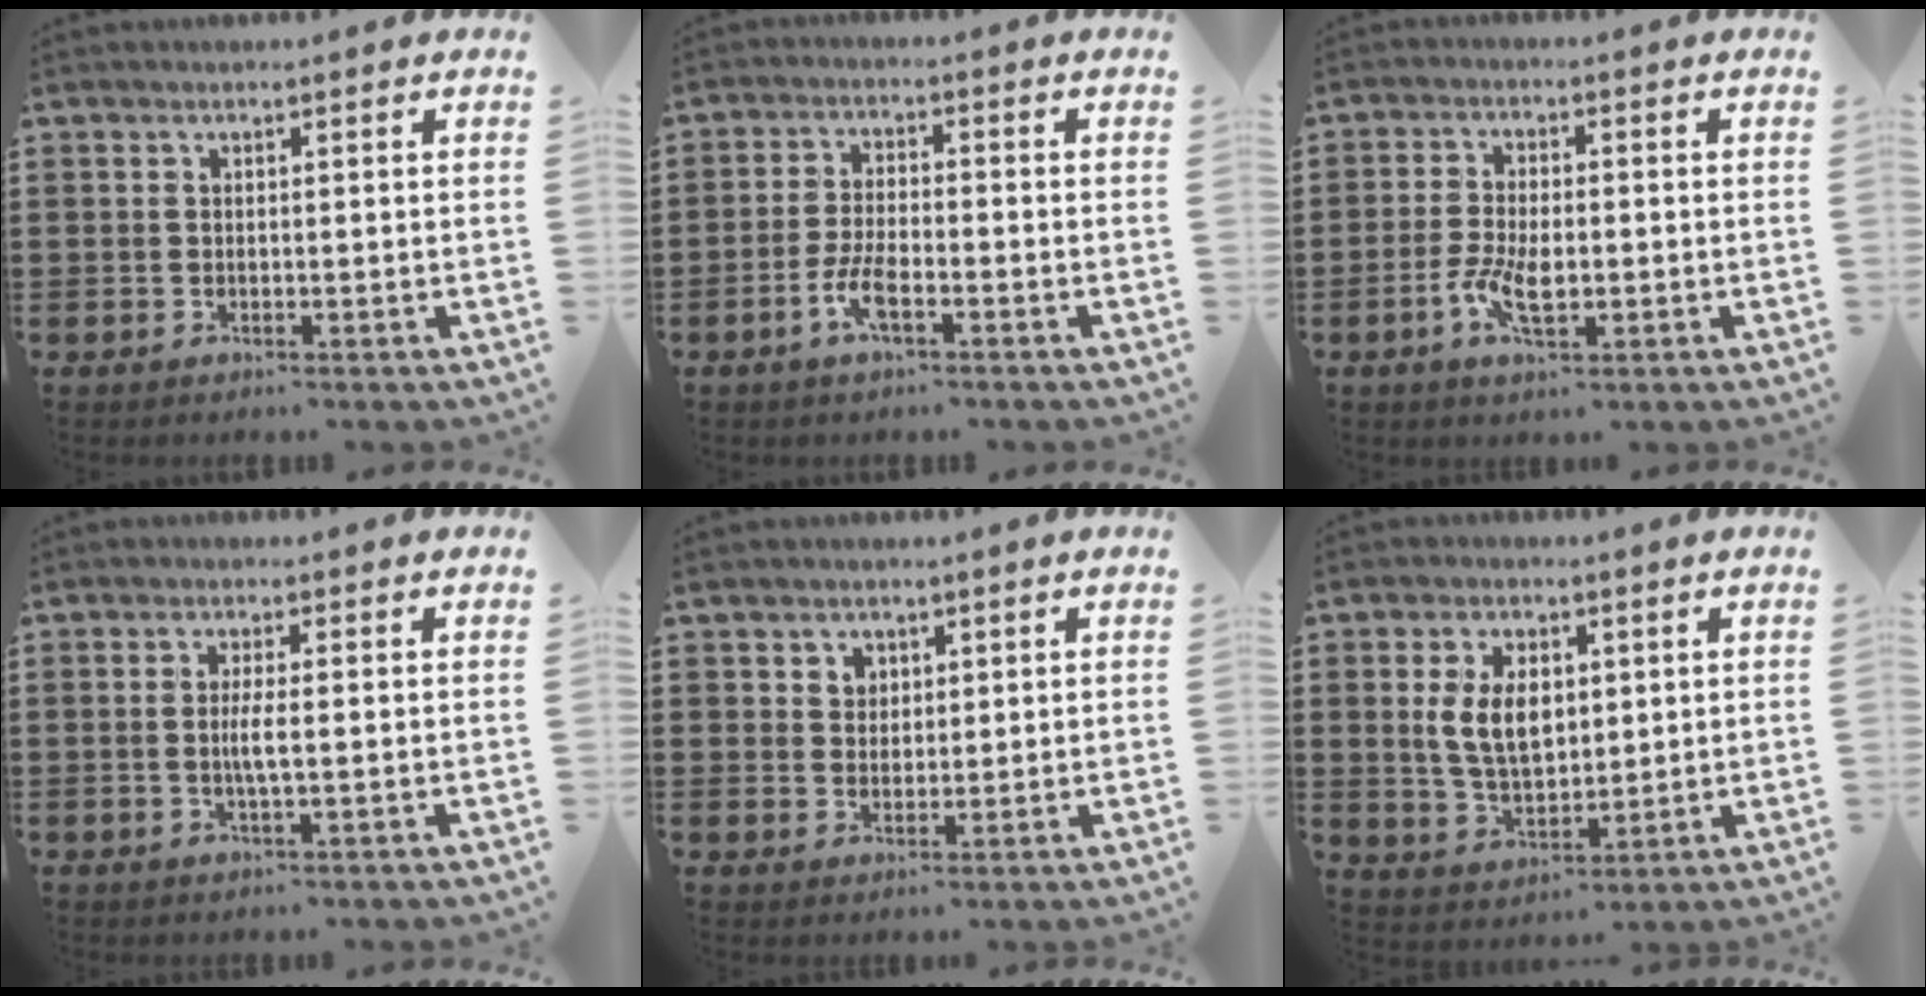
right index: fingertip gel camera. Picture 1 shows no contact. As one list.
[{"total": 4.8, "force": [-2.4, 1.3, 4.0], "torque": [-0.094, -0.005, -0.050]}, {"total": 5.8, "force": [-1.5, 2.6, 5.0], "torque": [-0.106, -0.001, -0.030]}, {"total": 3.0, "force": [-0.3, 0.2, 3.0], "torque": [-0.061, -0.007, -0.009]}, {"total": 2.3, "force": [1.3, 1.9, 0.2], "torque": [-0.013, 0.010, 0.024]}, {"total": 7.5, "force": [1.3, 4.6, 5.8], "torque": [-0.129, 0.008, 0.018]}]